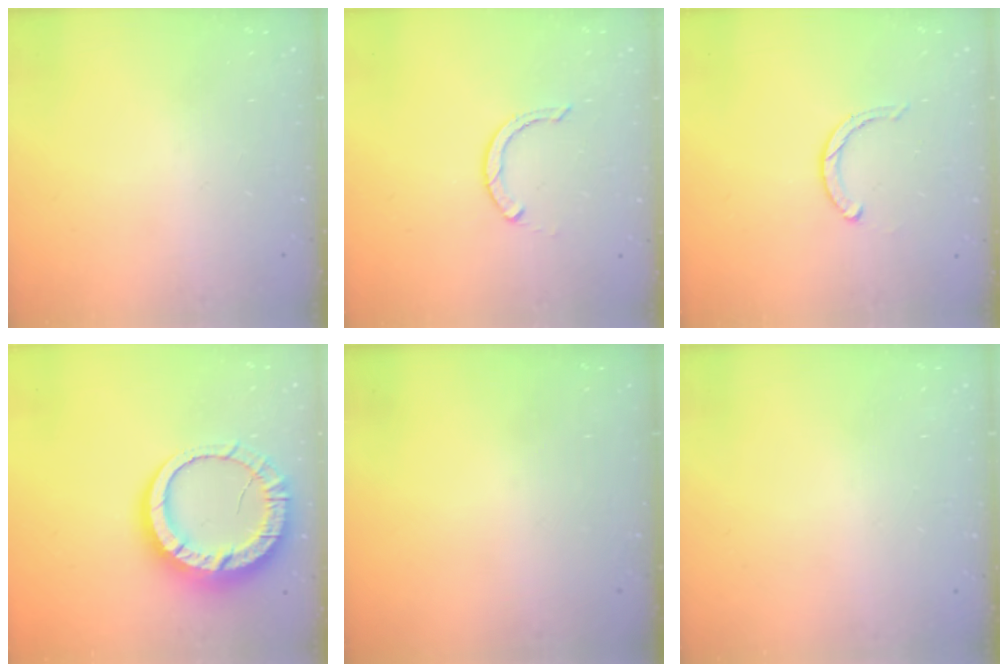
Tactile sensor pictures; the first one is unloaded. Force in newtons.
{"total": 2.6, "press": 2.6, "slide": 0.1}
{"total": 3.5, "press": 3.5, "slide": 0.3}
{"total": 16.6, "press": 16.6, "slide": 1.6}
{"total": 0.0}
{"total": 2.7, "press": 2.7, "slide": 0.2}